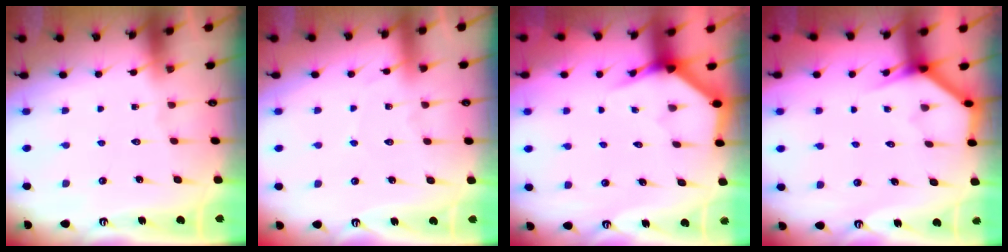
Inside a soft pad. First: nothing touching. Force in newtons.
{"total": 2.9, "press": 2.8, "slide": 0.4}
{"total": 4.0, "press": 4.0, "slide": 0.2}
{"total": 3.8, "press": 3.8, "slide": 0.3}